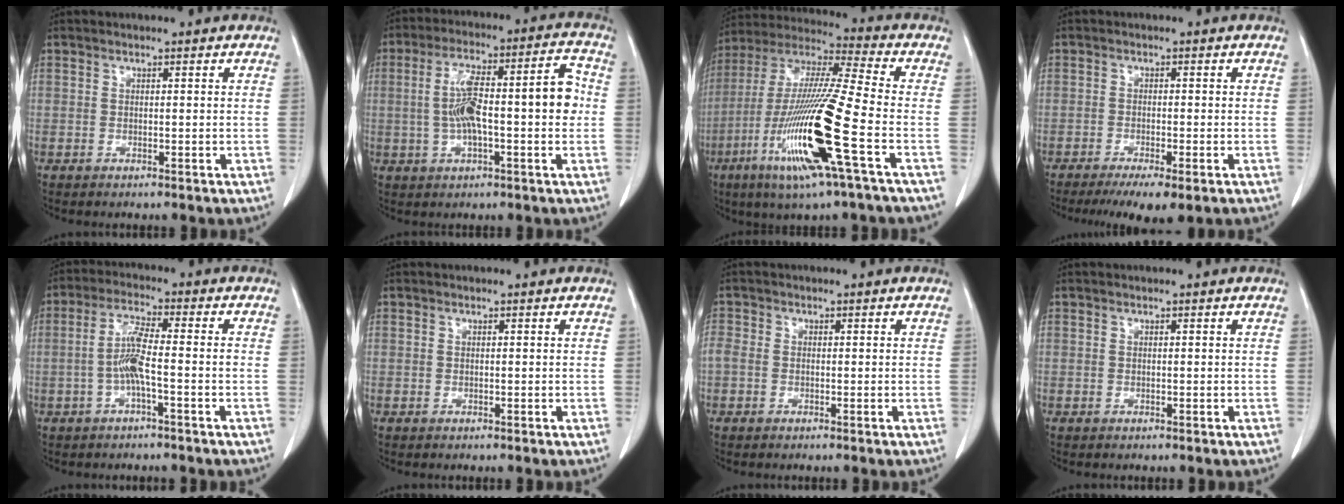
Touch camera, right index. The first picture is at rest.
{"total": 13.5, "force": [-0.2, 2.9, 13.2], "torque": [-0.215, 0.043, 0.000]}
{"total": 20.0, "force": [-7.0, 0.0, 18.7], "torque": [-0.403, -0.031, -0.141]}
{"total": 5.6, "force": [-3.6, 0.6, 4.2], "torque": [-0.065, -0.013, -0.055]}
{"total": 5.4, "force": [-1.3, 0.2, 5.3], "torque": [-0.107, 0.008, -0.027]}
{"total": 0.0}
{"total": 2.7, "force": [-0.6, 2.0, 1.7], "torque": [-0.055, 0.008, -0.010]}
{"total": 0.0}